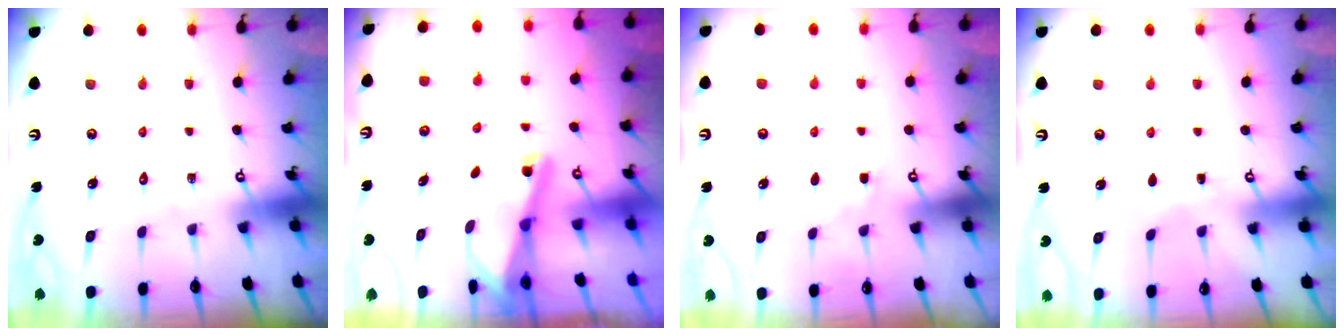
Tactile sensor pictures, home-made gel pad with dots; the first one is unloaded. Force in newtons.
{"total": 2.2, "press": 2.2, "slide": 0.3}
{"total": 2.1, "press": 2.1, "slide": 0.4}
{"total": 2.4, "press": 2.4, "slide": 0.3}